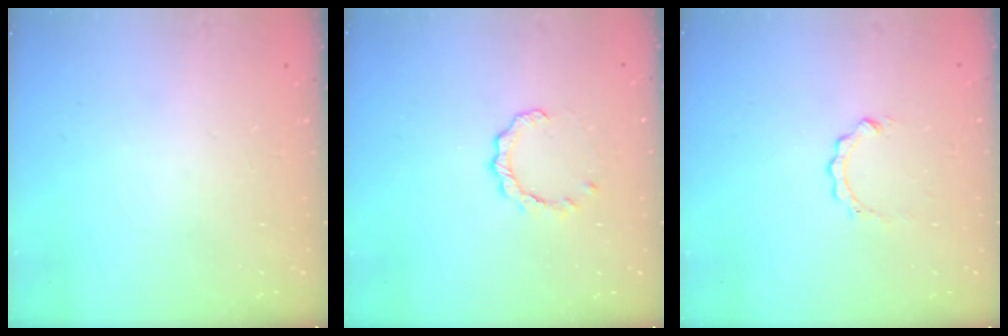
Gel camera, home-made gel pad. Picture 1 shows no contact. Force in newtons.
{"total": 2.6, "press": 2.6, "slide": 0.2}
{"total": 2.8, "press": 2.8, "slide": 0.2}